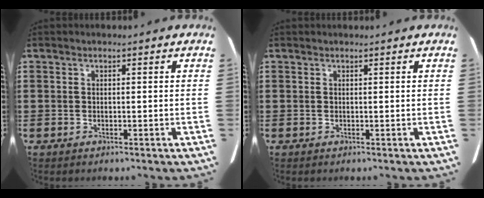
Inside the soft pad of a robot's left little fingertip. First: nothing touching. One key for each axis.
{"total": 0.0}